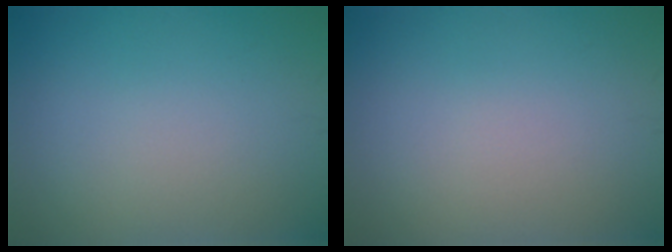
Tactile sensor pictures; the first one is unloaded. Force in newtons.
{"total": 0.0}